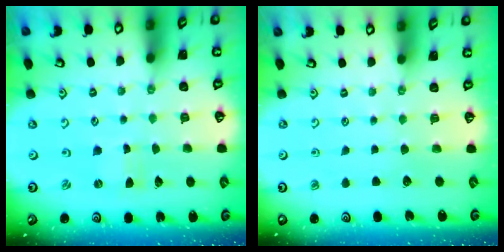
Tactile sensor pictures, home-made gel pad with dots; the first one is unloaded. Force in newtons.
{"total": 0.0}